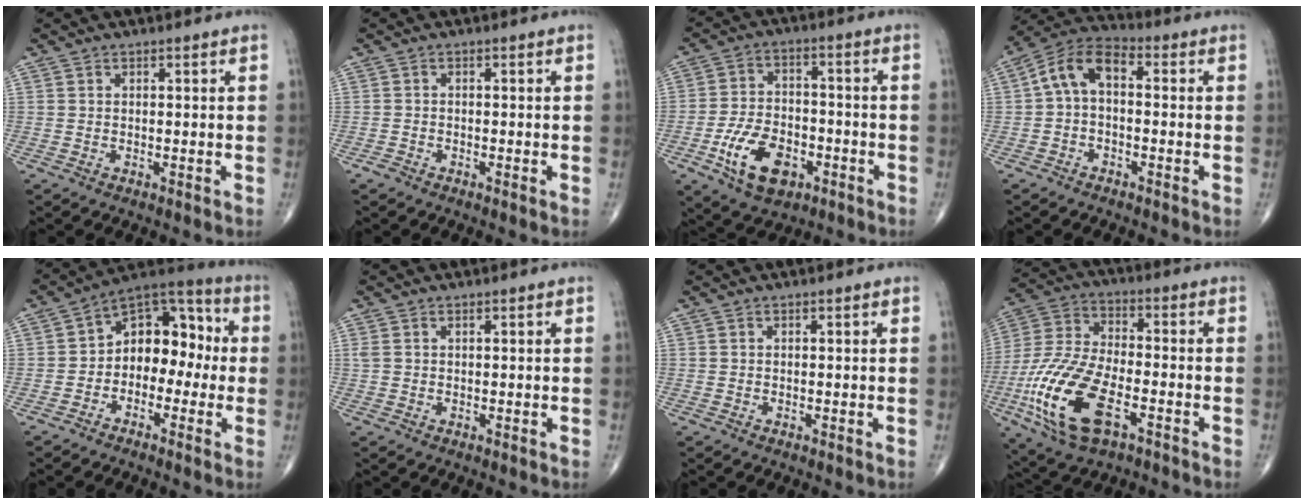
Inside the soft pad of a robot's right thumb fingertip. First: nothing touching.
{"total": 1.0, "force": [-0.8, 0.3, 0.6], "torque": [-0.014, -0.002, -0.020]}
{"total": 12.3, "force": [-5.2, 7.4, 8.3], "torque": [-0.134, 0.020, -0.090]}
{"total": 8.5, "force": [0.3, 5.0, 6.9], "torque": [-0.120, 0.033, -0.011]}
{"total": 12.2, "force": [-1.1, 8.5, 8.8], "torque": [-0.085, 0.049, -0.039]}
{"total": 1.1, "force": [0.4, 0.6, 0.7], "torque": [-0.021, 0.009, 0.014]}
{"total": 0.0}
{"total": 19.6, "force": [-7.4, 9.1, 15.7], "torque": [-0.338, 0.014, -0.136]}